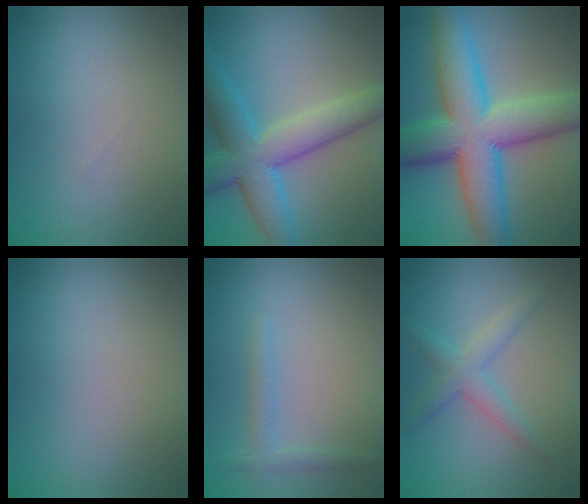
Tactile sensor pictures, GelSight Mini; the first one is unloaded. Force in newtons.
{"total": 7.5, "press": 7.5, "slide": 0.2}
{"total": 11.5, "press": 11.5, "slide": 0.2}
{"total": 0.0}
{"total": 1.4, "press": 1.4, "slide": 0.1}
{"total": 2.6, "press": 2.6, "slide": 0.0}